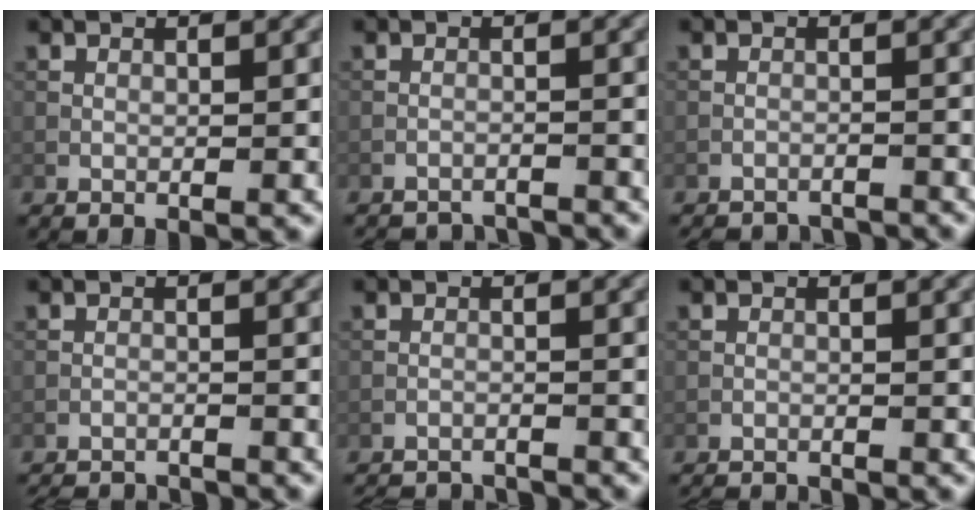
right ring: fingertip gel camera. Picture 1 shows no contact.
{"total": 5.8, "force": [-5.8, 0.8, 0.6], "torque": [-0.006, -0.005, -0.081]}
{"total": 6.4, "force": [-6.3, 1.0, 0.8], "torque": [-0.008, -0.005, -0.086]}
{"total": 6.9, "force": [-6.7, 1.0, 1.1], "torque": [-0.013, -0.007, -0.095]}
{"total": 7.0, "force": [-6.8, 1.1, 0.9], "torque": [-0.010, -0.006, -0.096]}
{"total": 4.0, "force": [-3.9, 0.5, 0.7], "torque": [-0.013, -0.011, -0.059]}